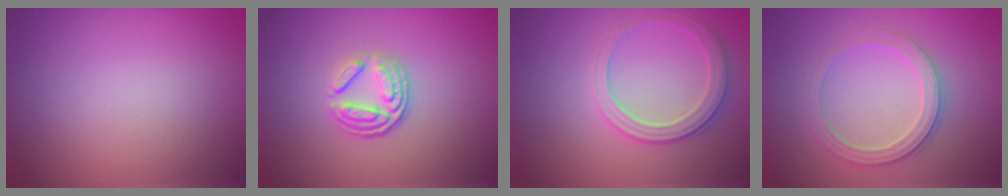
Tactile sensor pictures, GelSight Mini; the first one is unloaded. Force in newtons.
{"total": 3.6, "press": 2.6, "slide": 2.6}
{"total": 3.0, "press": 2.9, "slide": 0.2}
{"total": 2.9, "press": 2.8, "slide": 0.7}